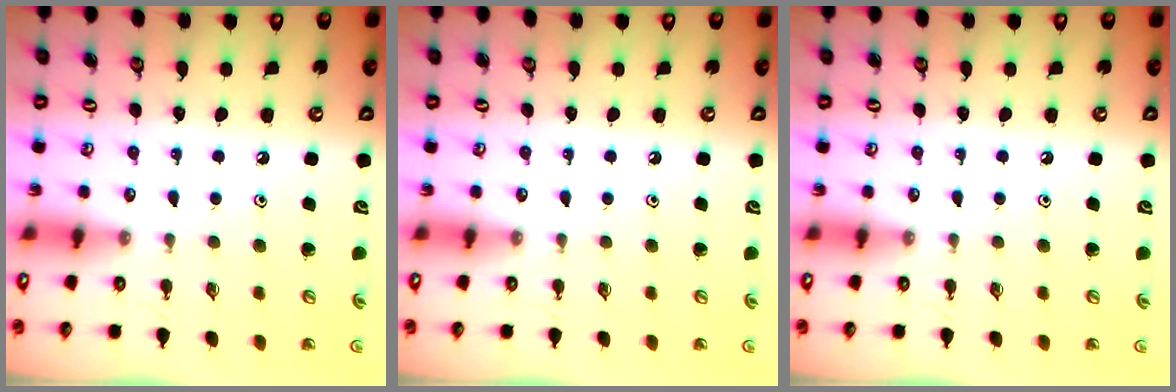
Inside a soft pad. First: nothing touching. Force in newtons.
{"total": 0.0}
{"total": 0.0}